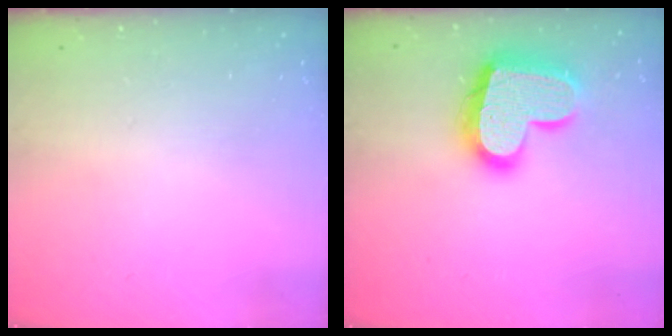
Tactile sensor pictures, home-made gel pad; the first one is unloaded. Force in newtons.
{"total": 20.3, "press": 20.3, "slide": 1.4}